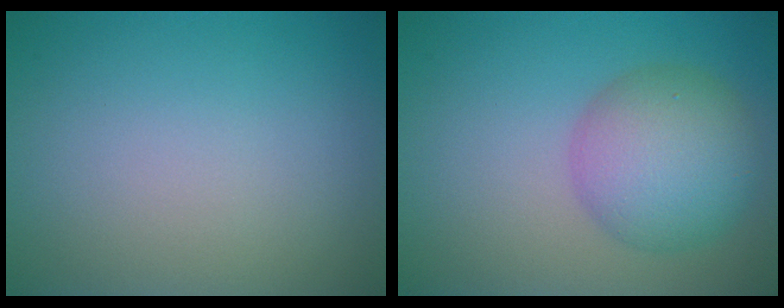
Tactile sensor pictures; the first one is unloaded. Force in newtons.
{"total": 6.3, "press": 6.3, "slide": 0.2}